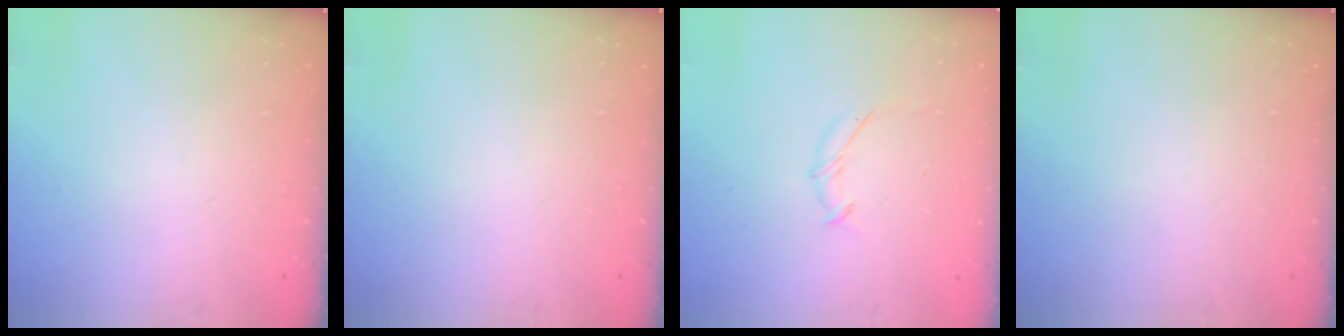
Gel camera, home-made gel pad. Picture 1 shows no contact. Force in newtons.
{"total": 0.0}
{"total": 5.3, "press": 5.1, "slide": 1.0}
{"total": 0.0}